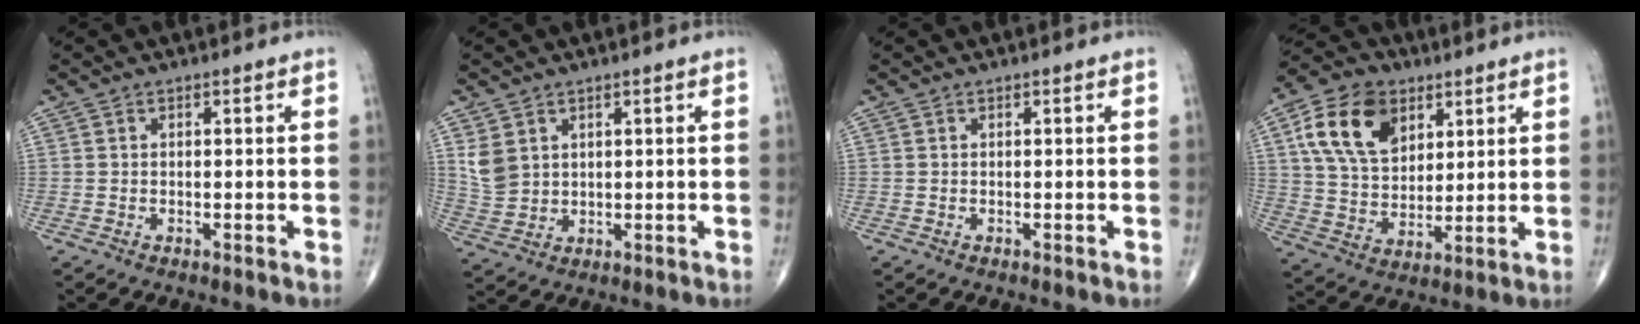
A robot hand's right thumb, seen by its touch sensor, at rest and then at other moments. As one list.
[{"total": 5.0, "force": [2.1, 3.8, 2.5], "torque": [-0.042, -0.009, 0.054]}, {"total": 0.0}, {"total": 15.5, "force": [6.3, 10.2, 9.8], "torque": [-0.158, -0.015, 0.119]}]